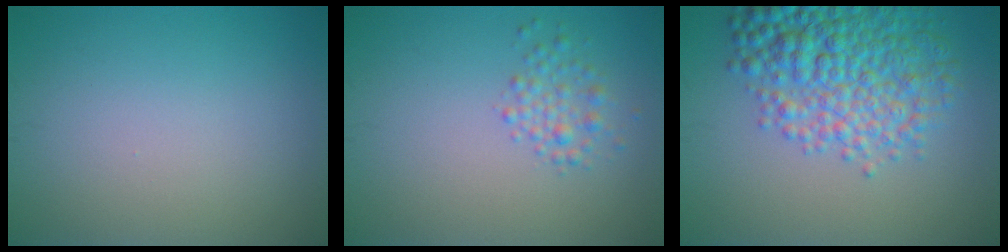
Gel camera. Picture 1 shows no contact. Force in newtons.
{"total": 1.9, "press": 1.9, "slide": 0.1}
{"total": 7.2, "press": 7.2, "slide": 0.2}